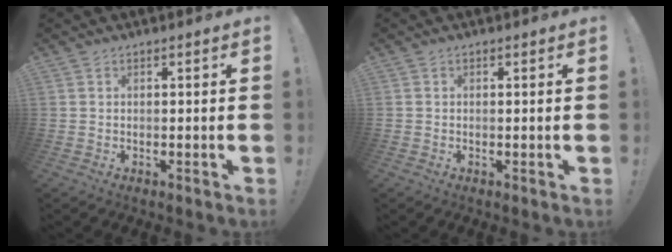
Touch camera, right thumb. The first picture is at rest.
{"total": 0.0}